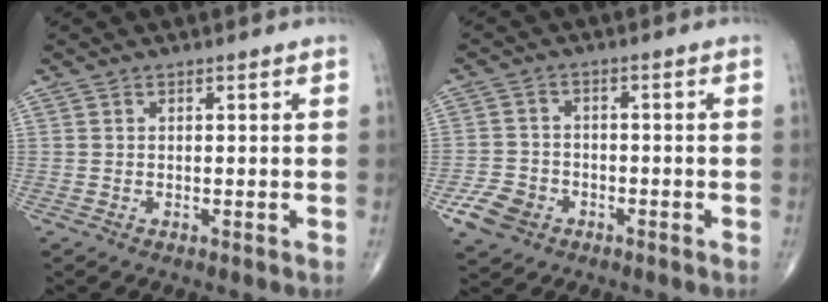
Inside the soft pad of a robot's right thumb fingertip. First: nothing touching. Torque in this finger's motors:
{"motor_torque": [2.73, 2.26, -0.13, -0.31, 0.19]}